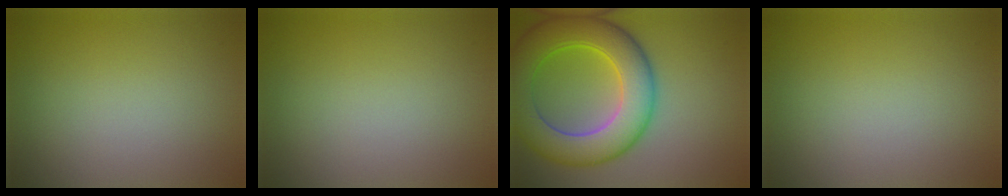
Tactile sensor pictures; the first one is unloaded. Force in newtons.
{"total": 0.0}
{"total": 9.8, "press": 9.8, "slide": 0.5}
{"total": 0.0}